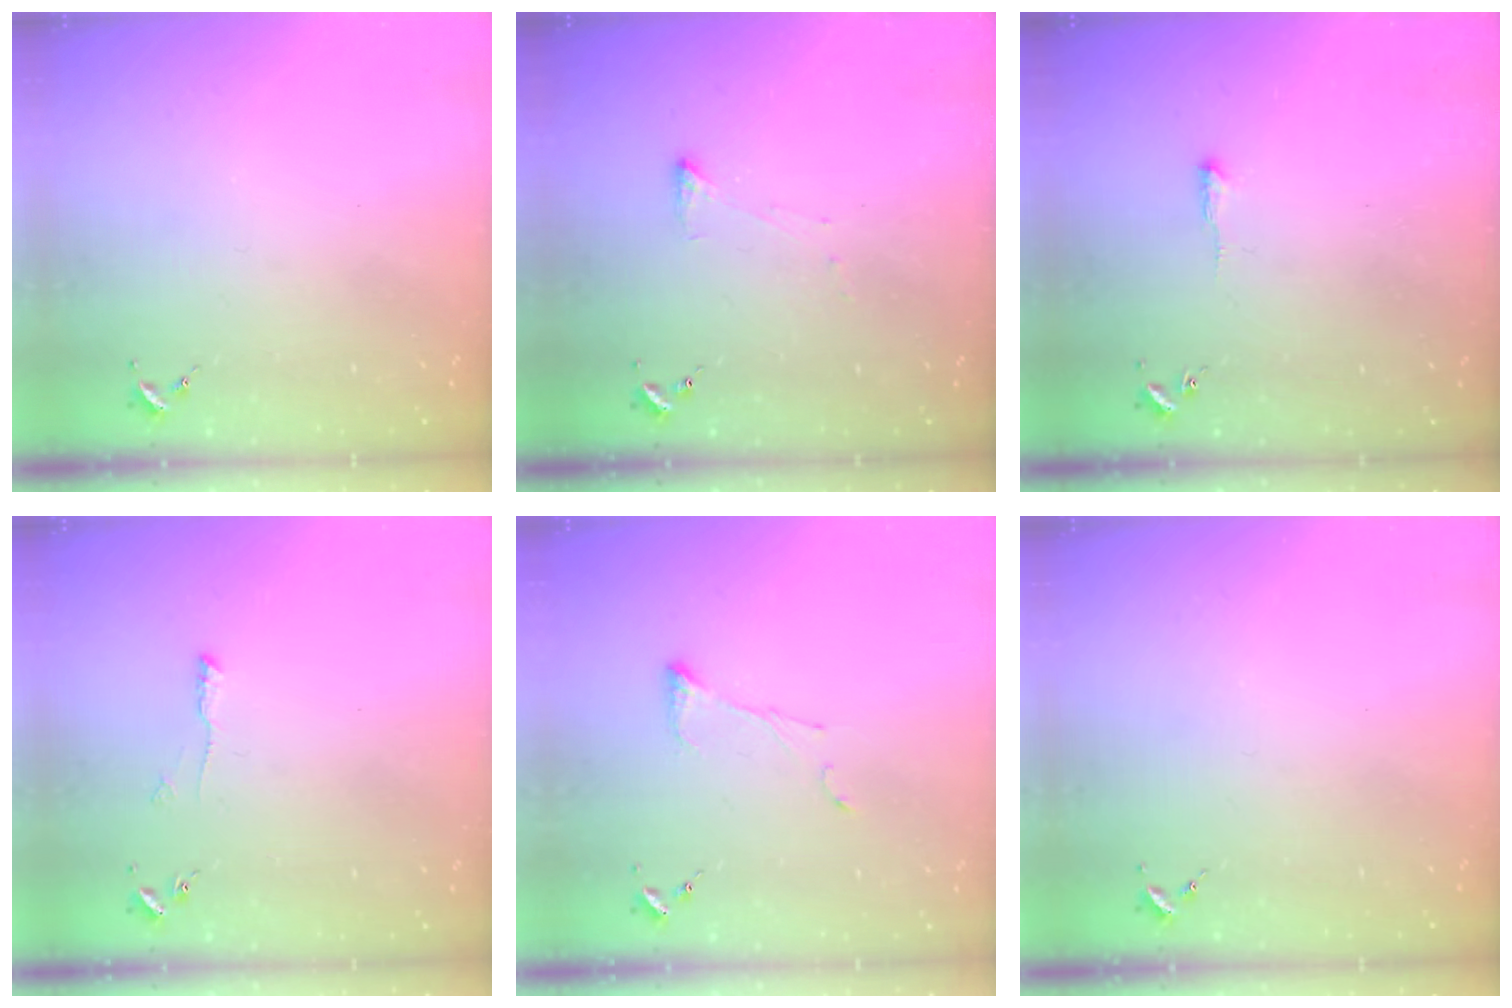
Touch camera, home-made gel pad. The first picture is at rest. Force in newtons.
{"total": 3.5, "press": 3.4, "slide": 0.7}
{"total": 2.4, "press": 2.4, "slide": 0.4}
{"total": 5.6, "press": 5.5, "slide": 0.8}
{"total": 6.7, "press": 6.6, "slide": 0.6}
{"total": 0.0}